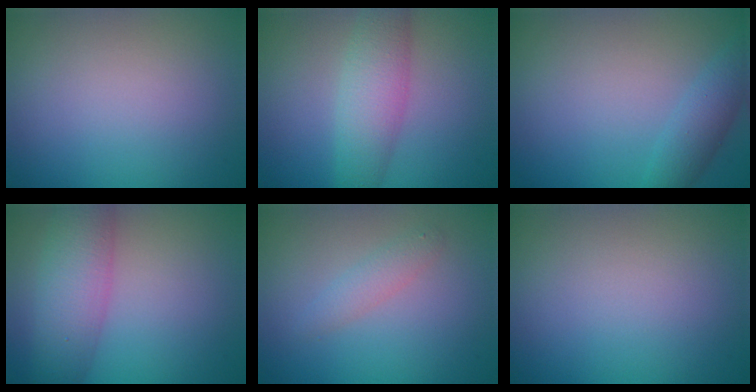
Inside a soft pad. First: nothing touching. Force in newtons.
{"total": 4.4, "press": 4.4, "slide": 0.1}
{"total": 2.6, "press": 2.6, "slide": 0.1}
{"total": 5.6, "press": 5.6, "slide": 0.2}
{"total": 1.5, "press": 1.5, "slide": 0.0}
{"total": 0.0}